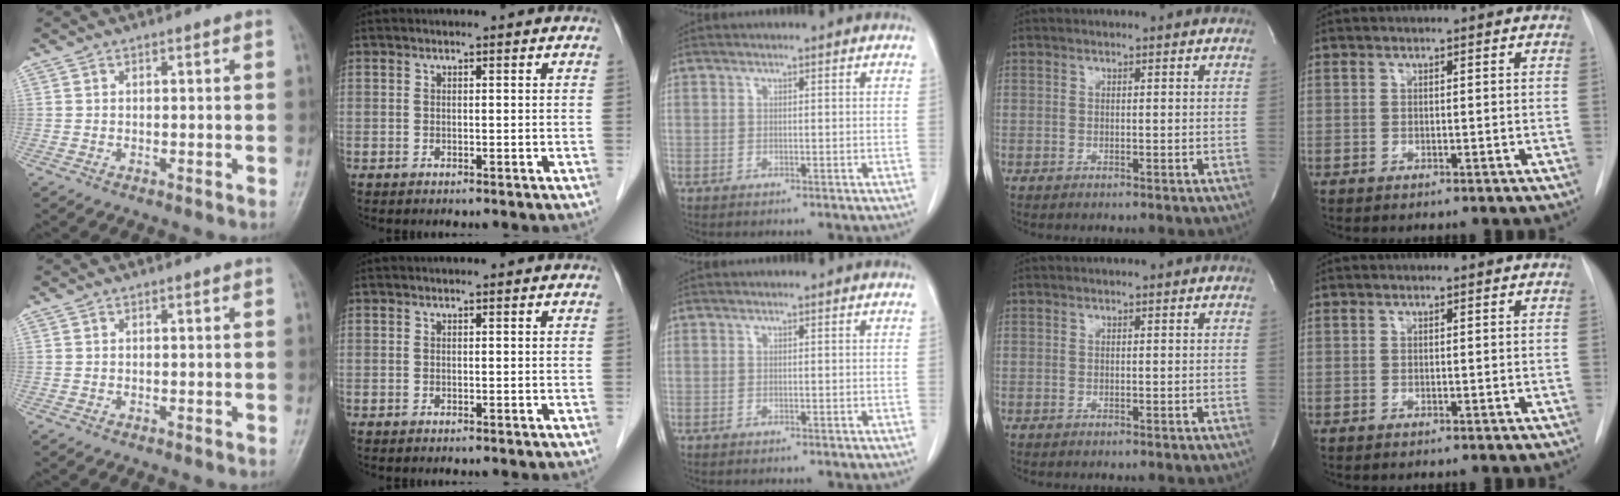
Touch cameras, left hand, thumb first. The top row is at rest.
{}